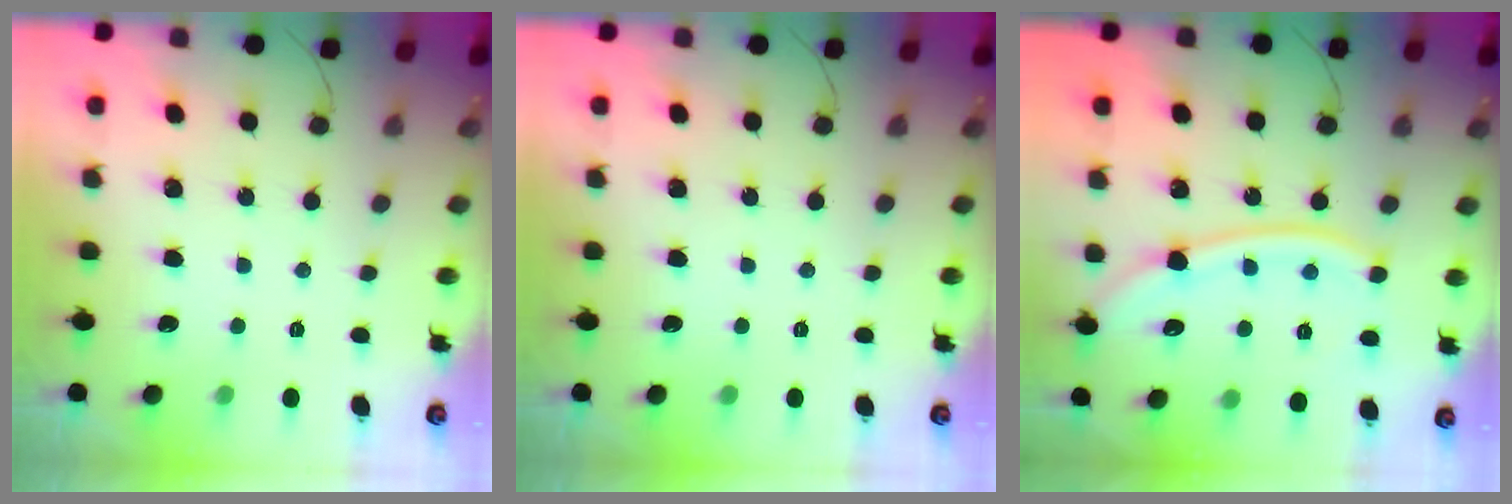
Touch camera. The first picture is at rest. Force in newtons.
{"total": 0.0}
{"total": 13.1, "press": 13.1, "slide": 1.1}